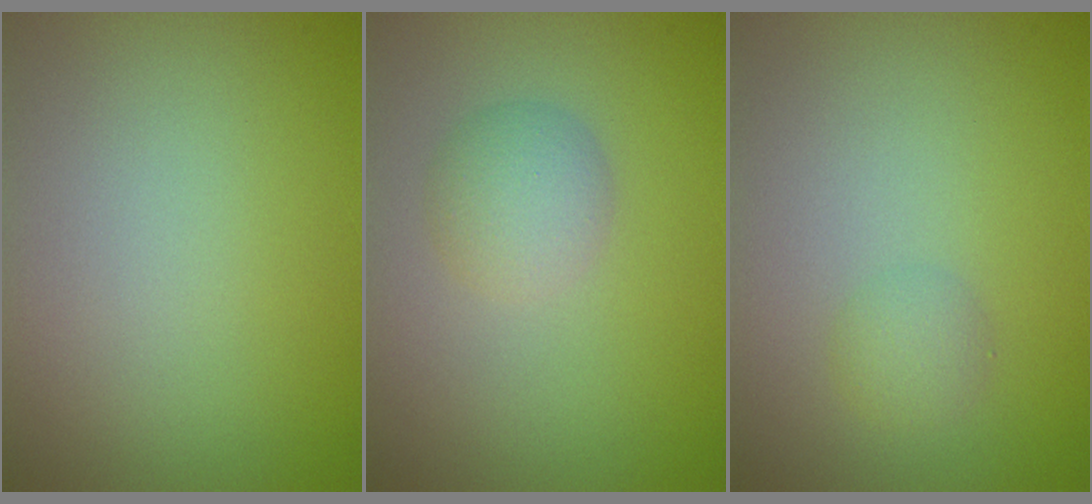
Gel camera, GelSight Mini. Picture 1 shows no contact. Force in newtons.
{"total": 2.5, "press": 2.4, "slide": 0.2}
{"total": 1.4, "press": 1.4, "slide": 0.0}